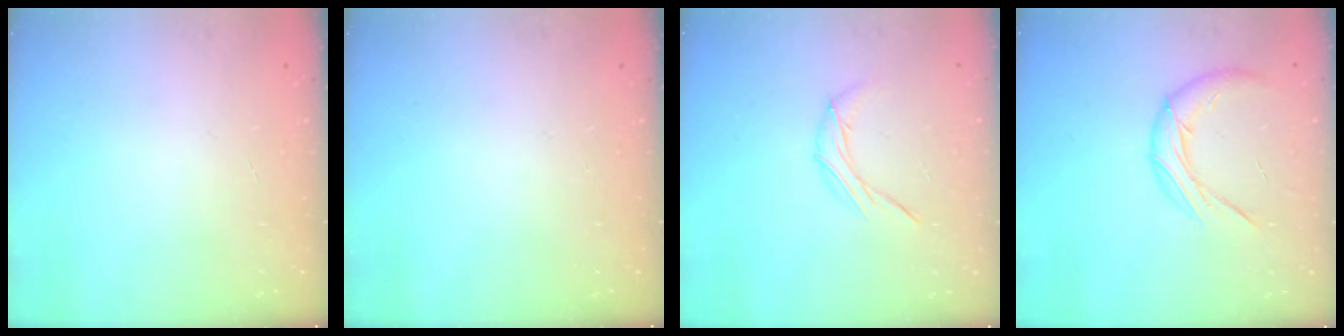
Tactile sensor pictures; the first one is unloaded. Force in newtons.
{"total": 0.0}
{"total": 6.2, "press": 6.1, "slide": 0.4}
{"total": 11.6, "press": 11.5, "slide": 1.5}